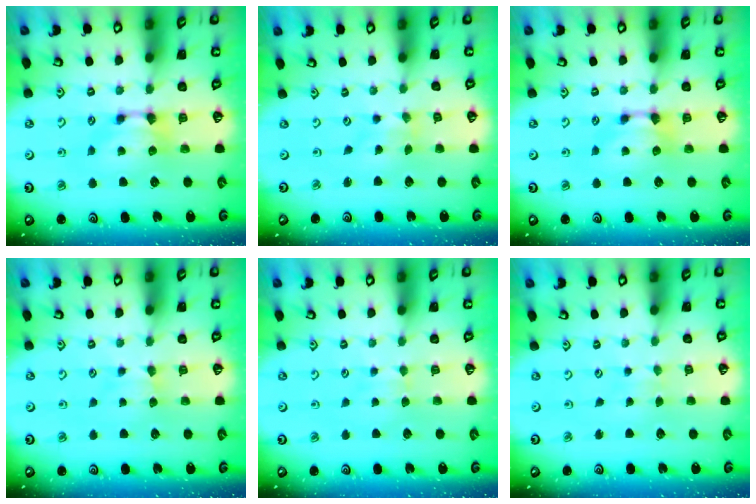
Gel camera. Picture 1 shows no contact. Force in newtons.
{"total": 2.6, "press": 2.4, "slide": 0.8}
{"total": 0.0}
{"total": 1.7, "press": 1.6, "slide": 0.4}
{"total": 2.8, "press": 2.8, "slide": 0.5}
{"total": 3.5, "press": 3.5, "slide": 0.1}